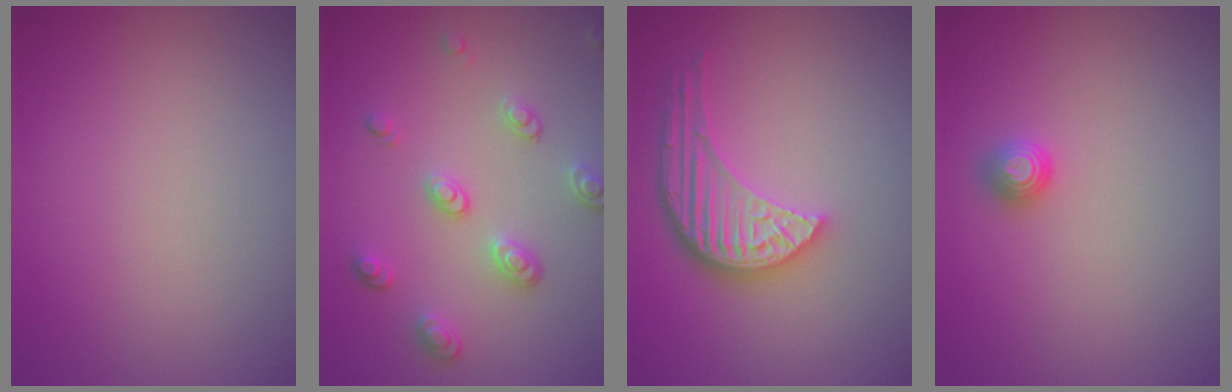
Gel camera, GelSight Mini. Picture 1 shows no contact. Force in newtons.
{"total": 3.2, "press": 2.6, "slide": 1.8}
{"total": 5.1, "press": 3.8, "slide": 3.4}
{"total": 1.1, "press": 1.1, "slide": 0.4}